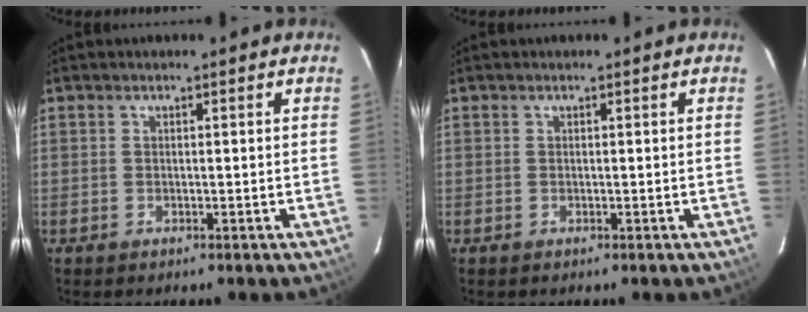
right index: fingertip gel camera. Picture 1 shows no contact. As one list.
[{"total": 0.0}]